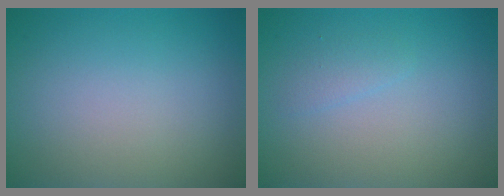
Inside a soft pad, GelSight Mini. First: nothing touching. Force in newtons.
{"total": 1.0, "press": 1.0, "slide": 0.0}